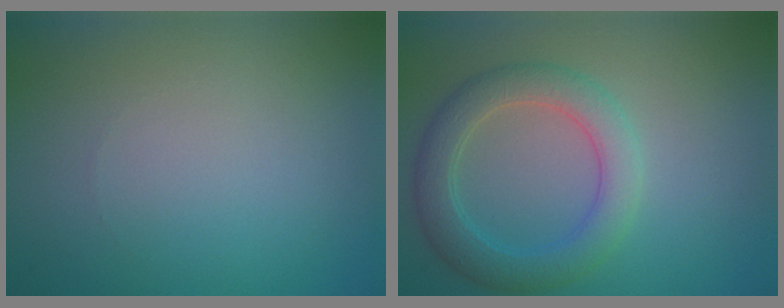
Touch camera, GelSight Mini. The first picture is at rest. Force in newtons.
{"total": 4.2, "press": 4.2, "slide": 0.1}